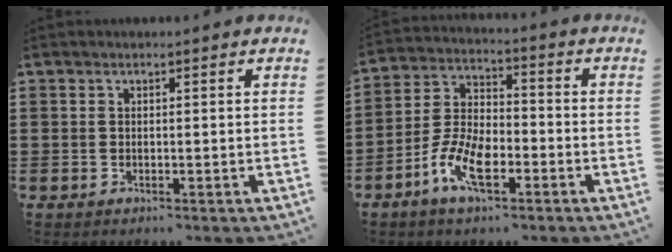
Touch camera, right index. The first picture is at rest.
{"total": 8.0, "force": [-4.1, 3.7, 5.8], "torque": [-0.142, -0.002, -0.083]}